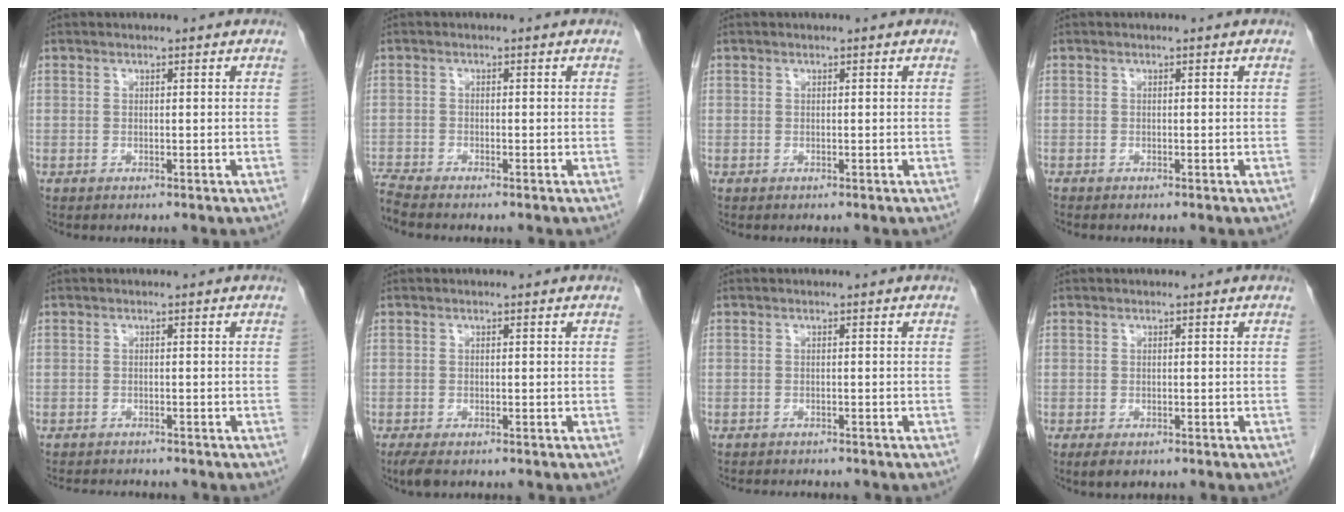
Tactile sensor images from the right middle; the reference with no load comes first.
{"total": 2.5, "force": [-2.4, -0.7, 0.4], "torque": [-0.018, -0.014, -0.051]}
{"total": 0.0}
{"total": 0.0}
{"total": 4.5, "force": [-4.3, 1.0, 1.2], "torque": [-0.015, -0.008, -0.062]}
{"total": 2.9, "force": [-2.1, 0.9, 1.8], "torque": [-0.036, -0.009, -0.031]}
{"total": 3.5, "force": [-3.3, 0.8, 1.1], "torque": [-0.014, -0.006, -0.044]}
{"total": 2.1, "force": [-1.3, 0.9, 1.3], "torque": [-0.023, -0.003, -0.016]}